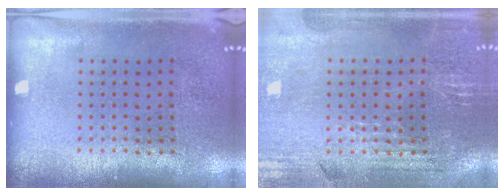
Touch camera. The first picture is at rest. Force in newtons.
{"total": 1.3, "press": 1.3, "slide": 0.3}